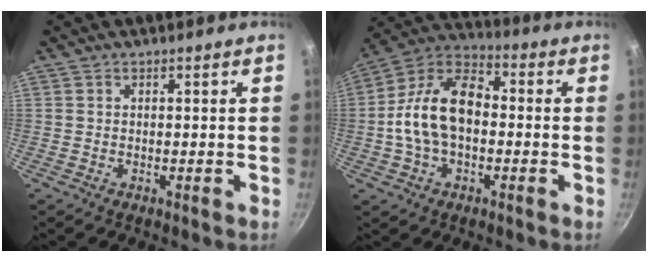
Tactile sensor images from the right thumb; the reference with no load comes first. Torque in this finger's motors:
{"motor_torque": [1.97, 1.96, 1.48, -0.77, 0.61]}